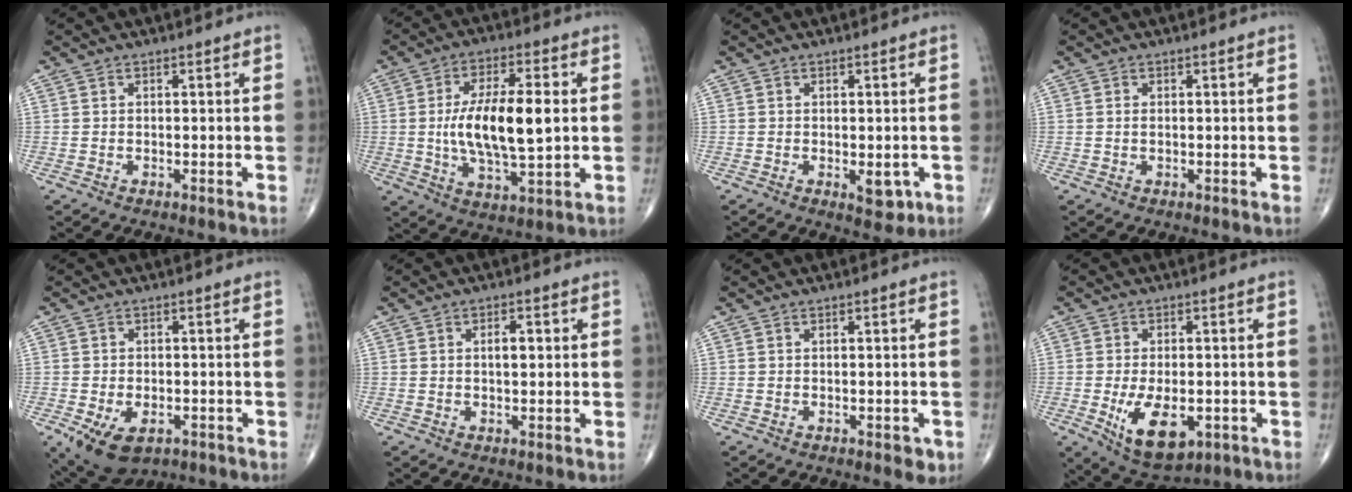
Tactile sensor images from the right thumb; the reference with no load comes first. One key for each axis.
{"total": 15.2, "fx": 0.6, "fy": 5.8, "fz": 14.1, "tx": -0.249, "ty": -0.003, "tz": 0.013}
{"total": 4.0, "fx": -1.1, "fy": 2.0, "fz": 3.3, "tx": -0.027, "ty": -0.005, "tz": -0.007}
{"total": 0.5, "fx": 0.0, "fy": 0.2, "fz": 0.5, "tx": -0.011, "ty": 0.001, "tz": 0.001}
{"total": 9.0, "fx": -4.1, "fy": 5.3, "fz": 6.0, "tx": -0.097, "ty": 0.005, "tz": -0.057}
{"total": 2.7, "fx": 0.4, "fy": 1.2, "fz": 2.3, "tx": -0.032, "ty": 0.001, "tz": 0.003}
{"total": 2.1, "fx": -0.9, "fy": 1.1, "fz": 1.7, "tx": -0.015, "ty": 0.002, "tz": -0.006}
{"total": 10.9, "fx": -3.2, "fy": 5.8, "fz": 8.7, "tx": -0.134, "ty": -0.006, "tz": -0.035}